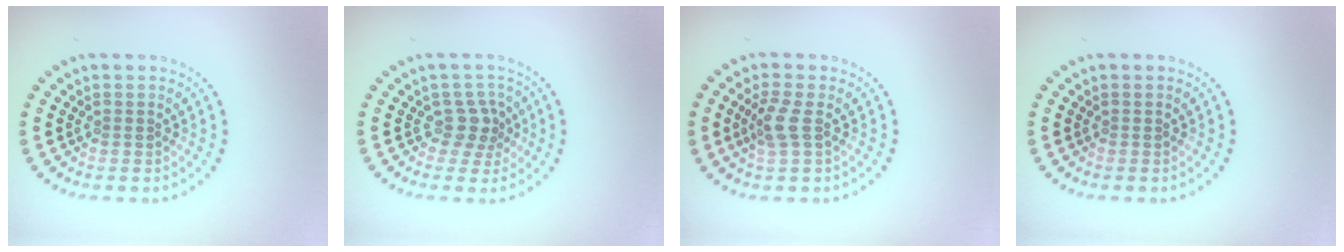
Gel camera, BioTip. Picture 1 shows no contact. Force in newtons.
{"total": 2.3, "press": 1.9, "slide": 1.4}
{"total": 2.1, "press": 2.0, "slide": 0.8}
{"total": 0.0}